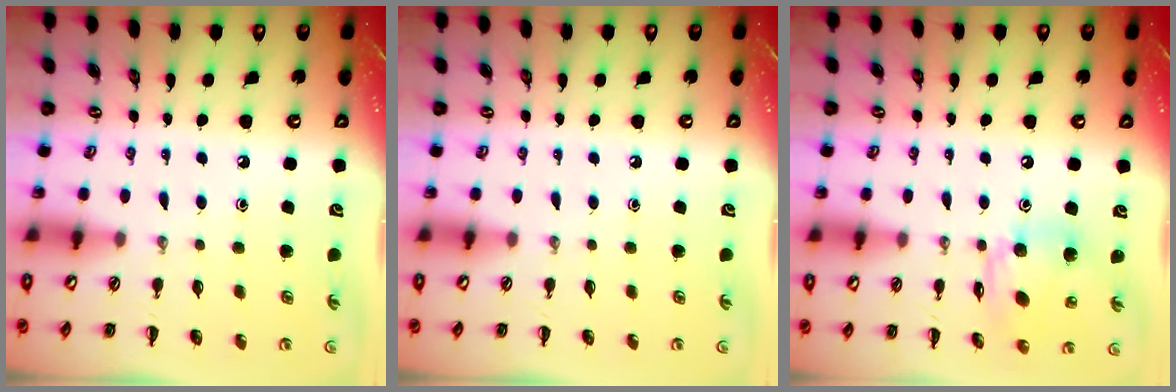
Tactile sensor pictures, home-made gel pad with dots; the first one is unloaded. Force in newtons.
{"total": 0.0}
{"total": 12.6, "press": 12.5, "slide": 1.5}